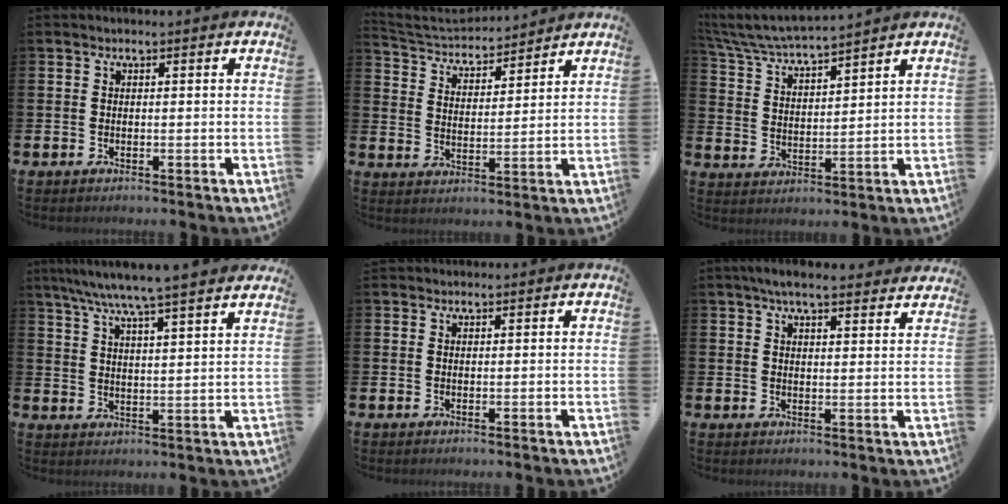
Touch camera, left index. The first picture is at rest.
{"total": 4.6, "force": [4.4, 1.2, 0.3], "torque": [-0.026, -0.034, 0.073]}
{"total": 5.7, "force": [5.5, 0.2, 1.3], "torque": [-0.047, -0.040, 0.094]}
{"total": 7.2, "force": [6.7, -0.4, 2.5], "torque": [-0.077, -0.040, 0.116]}
{"total": 0.9, "force": [0.9, 0.2, 0.0], "torque": [0.009, -0.002, 0.015]}
{"total": 5.2, "force": [4.8, 0.8, 1.9], "torque": [-0.045, -0.016, 0.086]}